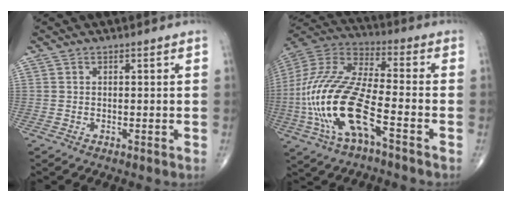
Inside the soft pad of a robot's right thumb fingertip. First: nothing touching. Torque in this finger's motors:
{"motor_torque": [0.22, 1.46, 2.32, -0.45, 0.85]}